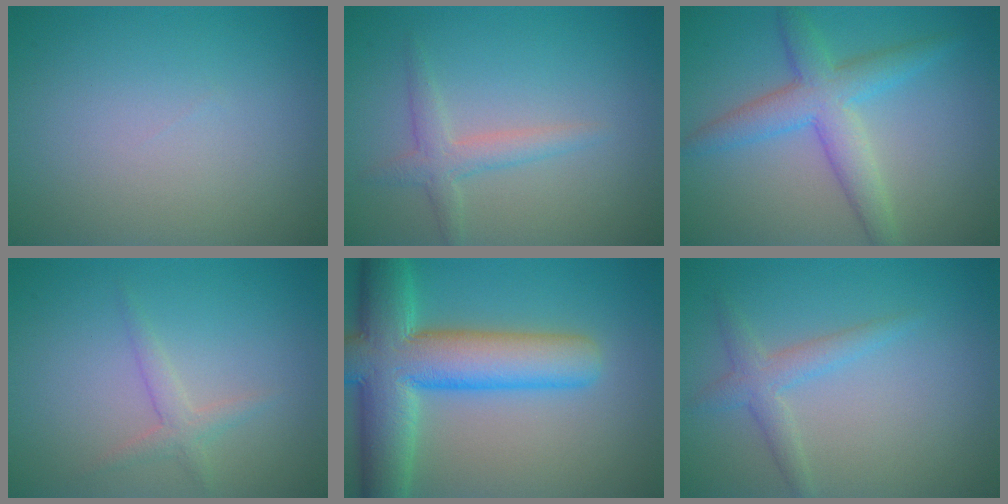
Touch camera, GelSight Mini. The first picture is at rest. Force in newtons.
{"total": 2.2, "press": 2.2, "slide": 0.1}
{"total": 4.7, "press": 4.7, "slide": 0.1}
{"total": 1.7, "press": 1.7, "slide": 0.1}
{"total": 10.8, "press": 10.8, "slide": 0.5}
{"total": 2.2, "press": 2.2, "slide": 0.1}